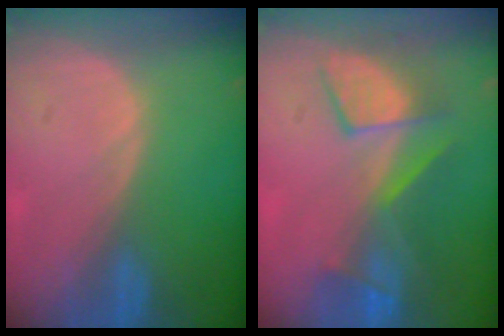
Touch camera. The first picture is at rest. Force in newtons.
{"total": 7.9, "press": 7.8, "slide": 1.2}